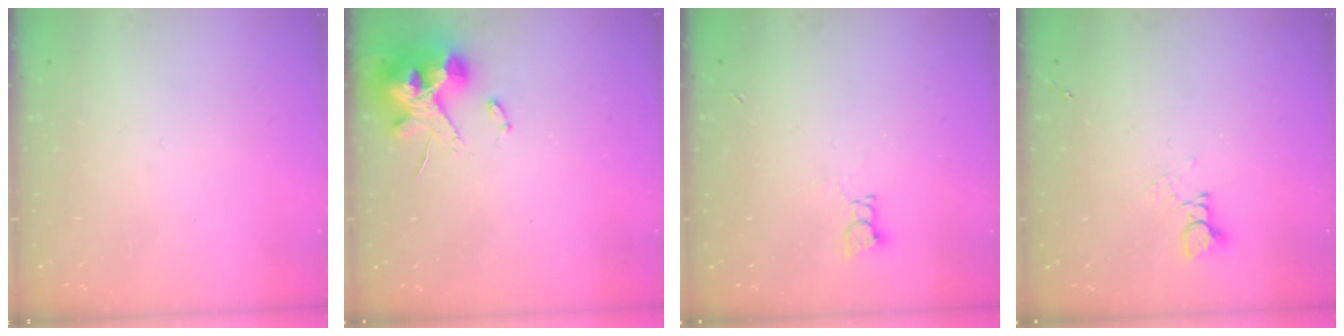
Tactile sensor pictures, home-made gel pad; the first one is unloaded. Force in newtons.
{"total": 13.6, "press": 13.4, "slide": 2.1}
{"total": 1.8, "press": 1.7, "slide": 0.3}
{"total": 2.5, "press": 2.5, "slide": 0.2}